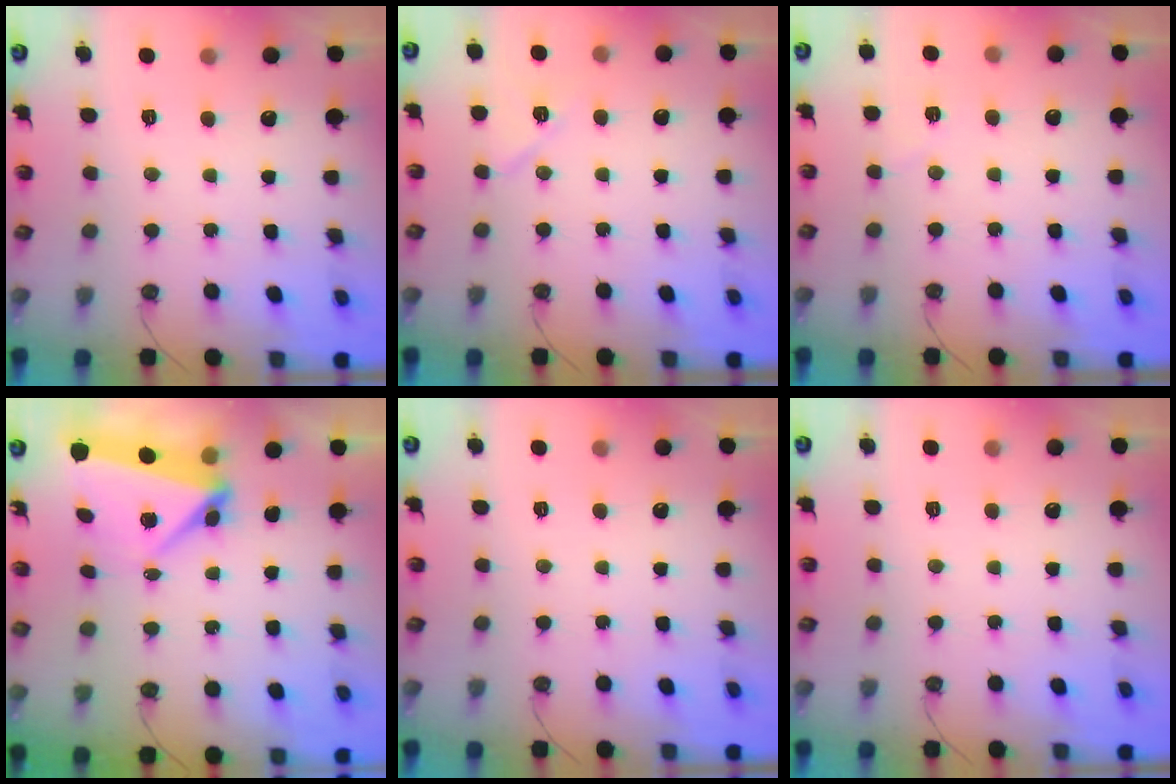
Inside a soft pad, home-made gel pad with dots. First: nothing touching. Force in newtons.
{"total": 7.4, "press": 7.3, "slide": 1.2}
{"total": 5.0, "press": 4.3, "slide": 2.7}
{"total": 5.5, "press": 5.2, "slide": 1.7}
{"total": 0.0}
{"total": 0.0}